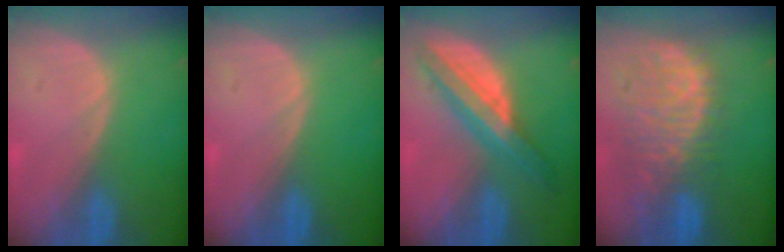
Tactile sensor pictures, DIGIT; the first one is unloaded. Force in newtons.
{"total": 0.0}
{"total": 8.1, "press": 8.1, "slide": 0.4}
{"total": 11.3, "press": 9.7, "slide": 5.8}